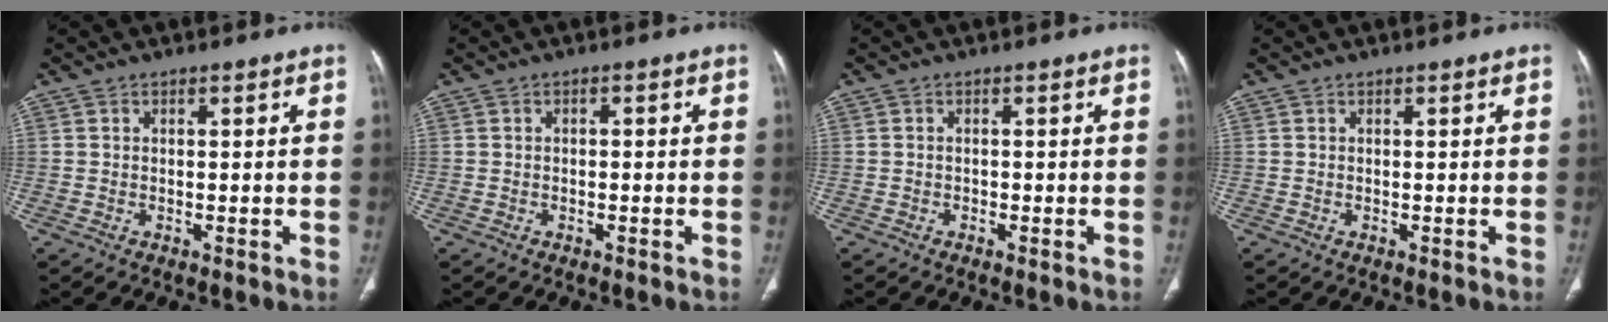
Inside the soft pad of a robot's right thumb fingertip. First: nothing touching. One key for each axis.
{"total": 1.0, "fx": -0.2, "fy": 0.7, "fz": 0.8, "tx": -0.007, "ty": 0.005, "tz": -0.006}
{"total": 0.5, "fx": -0.3, "fy": 0.4, "fz": 0.1, "tx": 0.000, "ty": 0.001, "tz": -0.008}
{"total": 0.0}